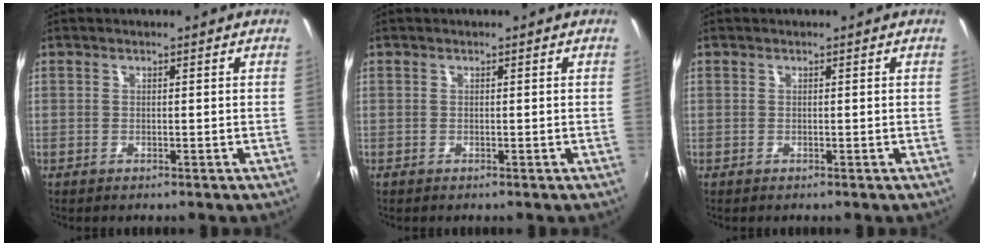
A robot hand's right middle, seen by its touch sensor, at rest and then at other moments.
{"total": 0.0}
{"total": 0.0}